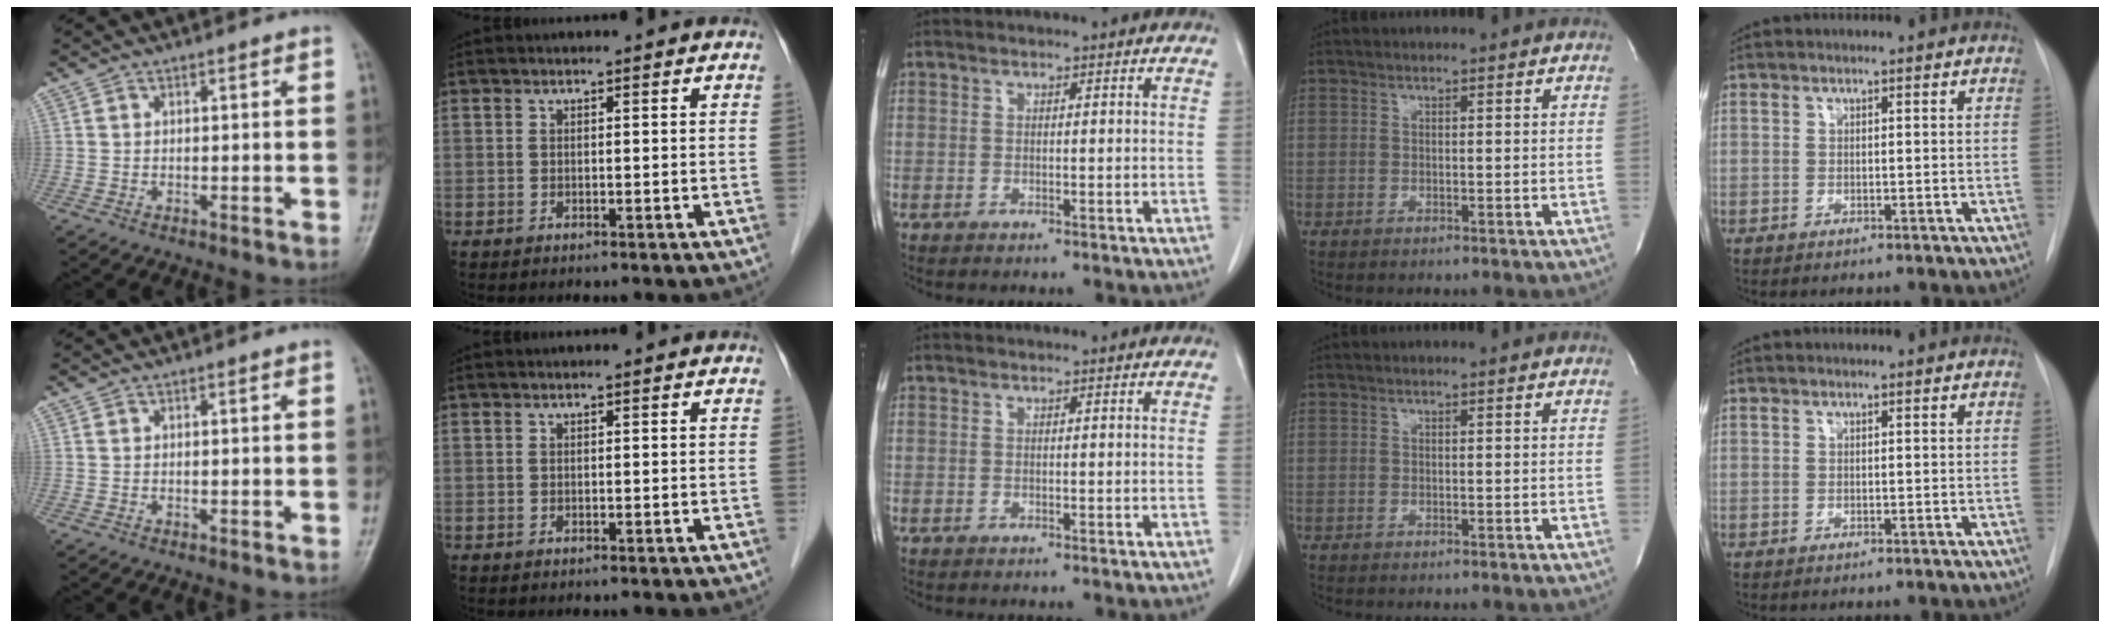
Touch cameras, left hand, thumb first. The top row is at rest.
{}